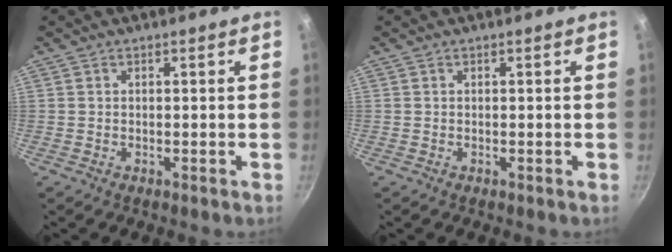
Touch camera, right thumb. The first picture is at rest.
{"total": 0.0}